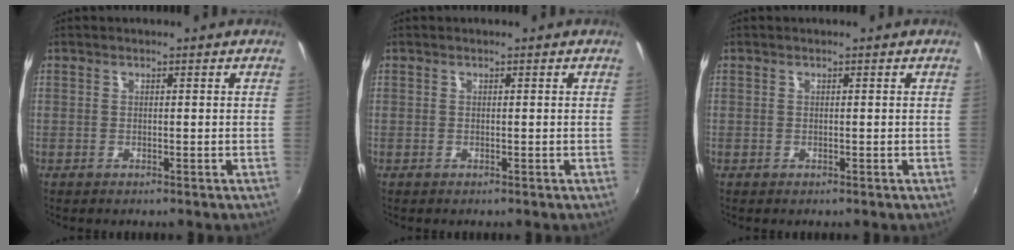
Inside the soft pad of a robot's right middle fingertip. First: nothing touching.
{"total": 0.0}
{"total": 0.0}